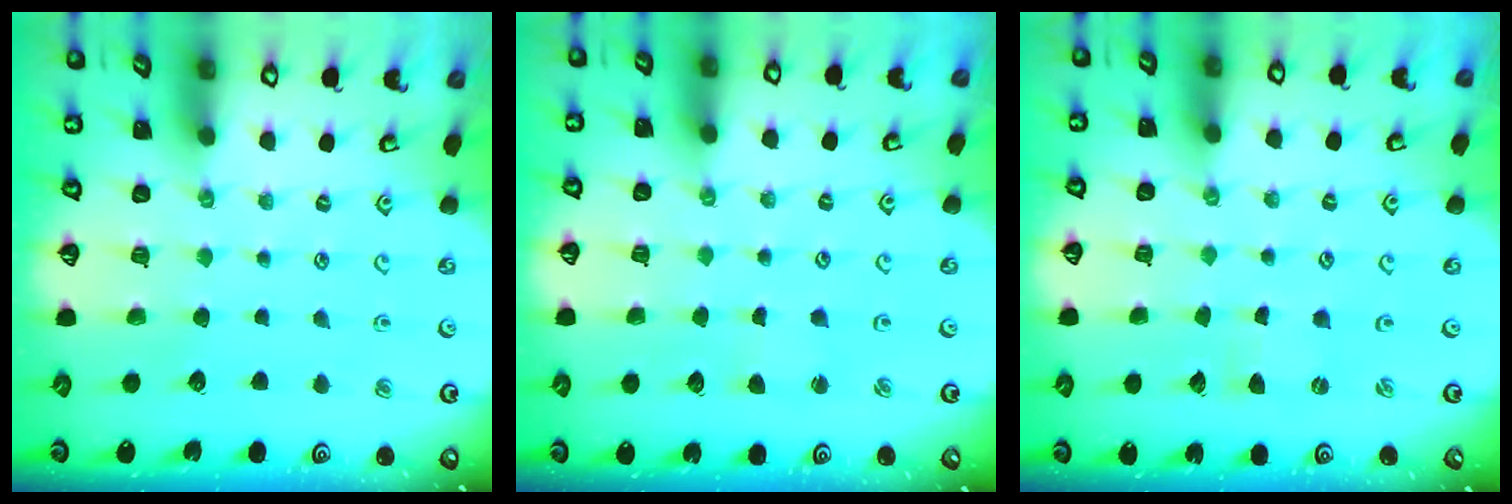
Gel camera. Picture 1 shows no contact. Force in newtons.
{"total": 2.1, "press": 2.1, "slide": 0.4}
{"total": 0.0}